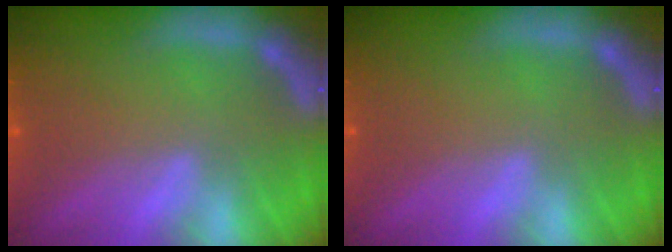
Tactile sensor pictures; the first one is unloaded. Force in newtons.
{"total": 0.0}